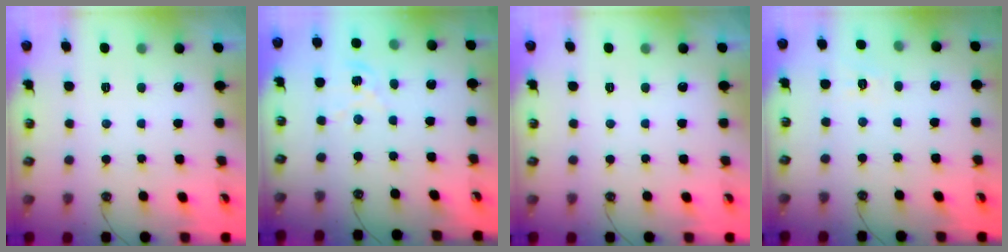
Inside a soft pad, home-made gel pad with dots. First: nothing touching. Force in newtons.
{"total": 1.6, "press": 1.6, "slide": 0.2}
{"total": 0.0}
{"total": 3.4, "press": 3.4, "slide": 0.6}